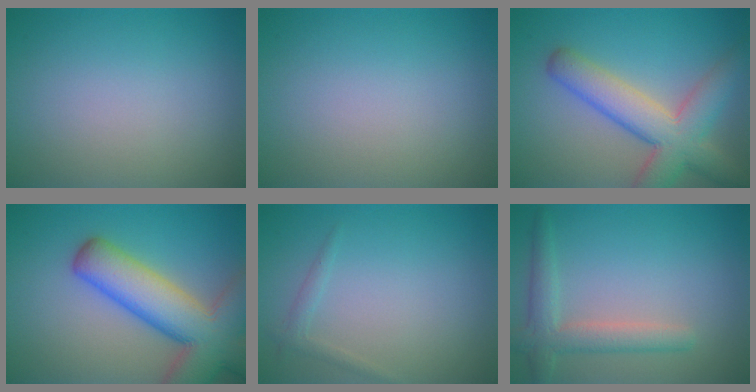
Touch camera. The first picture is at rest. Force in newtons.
{"total": 0.0}
{"total": 7.3, "press": 7.3, "slide": 0.5}
{"total": 11.0, "press": 11.0, "slide": 0.6}
{"total": 1.0, "press": 1.0, "slide": 0.1}
{"total": 3.3, "press": 3.3, "slide": 0.3}